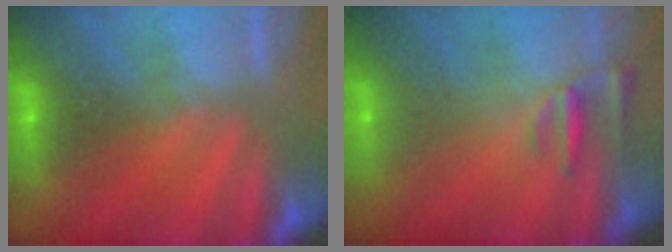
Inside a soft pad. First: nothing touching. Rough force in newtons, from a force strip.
{"total": 2.4}